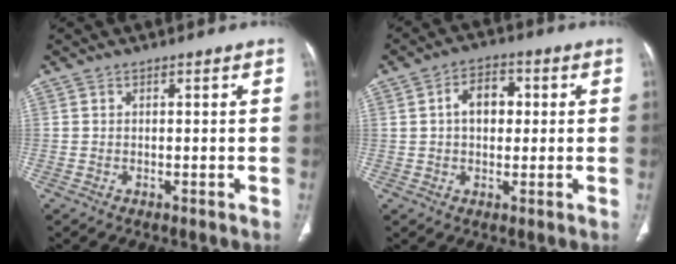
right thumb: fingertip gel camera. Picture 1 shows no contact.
{"total": 6.9, "force": [1.0, 4.8, 4.9], "torque": [-0.059, 0.015, 0.011]}